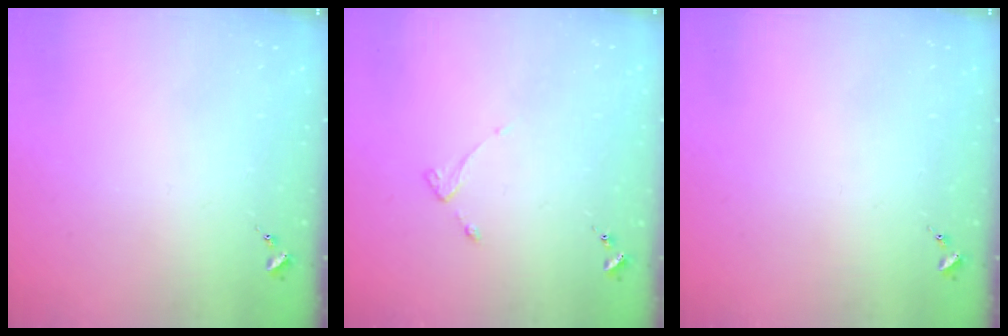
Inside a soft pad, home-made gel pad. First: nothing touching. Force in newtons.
{"total": 2.6, "press": 2.6, "slide": 0.5}
{"total": 0.0}